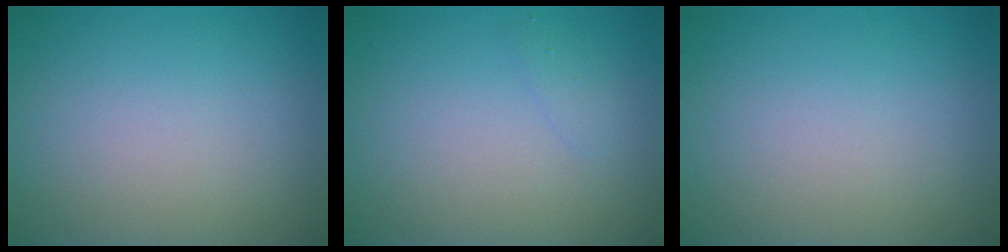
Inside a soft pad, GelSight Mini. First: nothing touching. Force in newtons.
{"total": 0.8, "press": 0.8, "slide": 0.0}
{"total": 0.0}